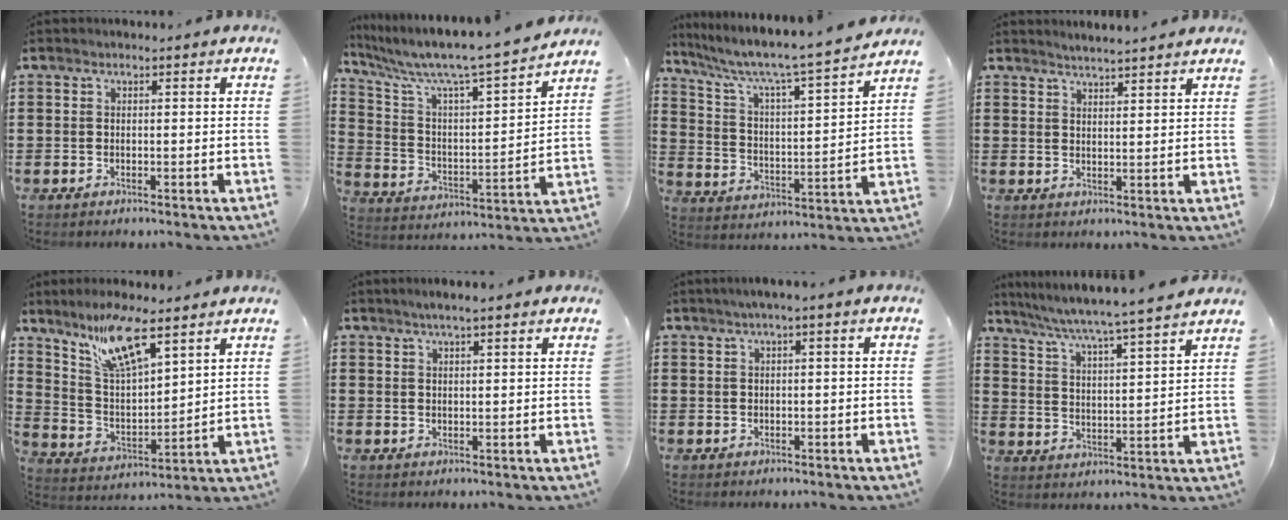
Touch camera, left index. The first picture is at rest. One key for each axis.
{"total": 7.6, "fx": 6.8, "fy": 0.1, "fz": 3.4, "tx": -0.099, "ty": -0.059, "tz": 0.107}
{"total": 5.9, "fx": 5.2, "fy": -0.1, "fz": 2.9, "tx": -0.081, "ty": -0.046, "tz": 0.076}
{"total": 2.5, "fx": 2.5, "fy": -0.5, "fz": 0.0, "tx": -0.006, "ty": -0.007, "tz": 0.047}
{"total": 10.1, "fx": 7.0, "fy": 2.5, "fz": 6.8, "tx": -0.143, "ty": -0.018, "tz": 0.125}
{"total": 2.3, "fx": 1.8, "fy": 0.1, "fz": 1.5, "tx": -0.031, "ty": 0.004, "tz": 0.031}
{"total": 1.3, "fx": 0.1, "fy": 0.0, "fz": 1.3, "tx": -0.021, "ty": -0.003, "tz": 0.003}
{"total": 5.0, "fx": 4.6, "fy": -1.0, "fz": 1.9, "tx": -0.058, "ty": -0.039, "tz": 0.069}